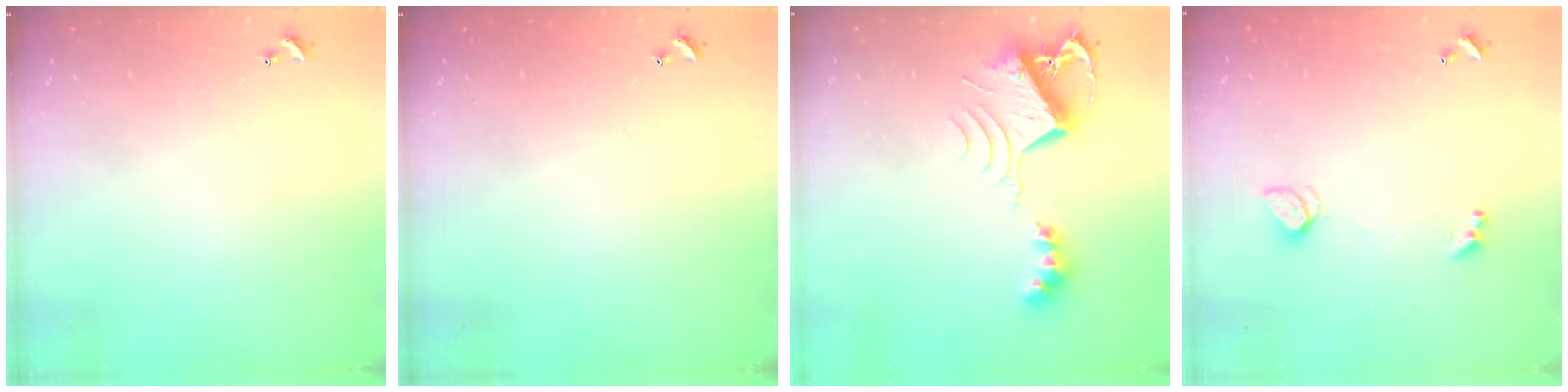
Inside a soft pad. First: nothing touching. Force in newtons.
{"total": 0.0}
{"total": 8.6, "press": 8.6, "slide": 1.2}
{"total": 1.3, "press": 1.2, "slide": 0.4}